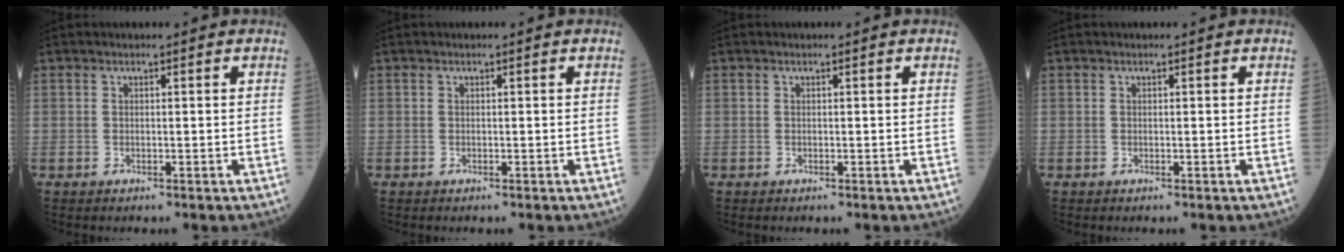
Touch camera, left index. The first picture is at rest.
{"total": 0.0}
{"total": 0.0}
{"total": 0.0}